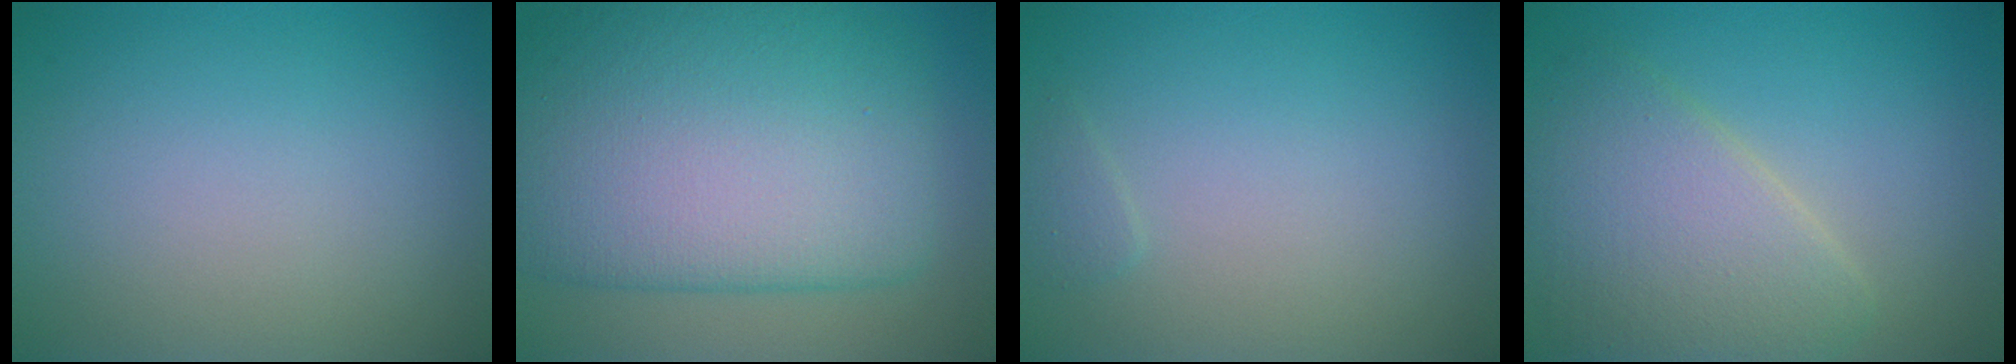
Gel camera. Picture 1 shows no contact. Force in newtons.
{"total": 12.1, "press": 12.1, "slide": 0.3}
{"total": 0.7, "press": 0.7, "slide": 0.1}
{"total": 5.9, "press": 5.9, "slide": 0.3}